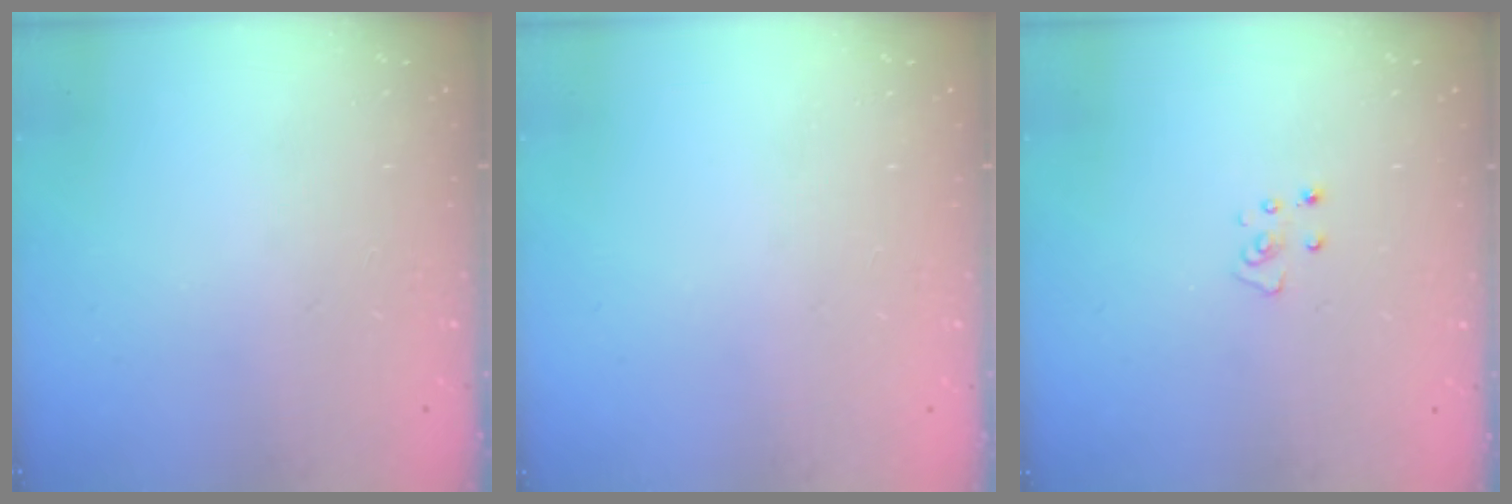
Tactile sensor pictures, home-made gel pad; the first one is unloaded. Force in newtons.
{"total": 0.0}
{"total": 3.1, "press": 3.1, "slide": 0.2}